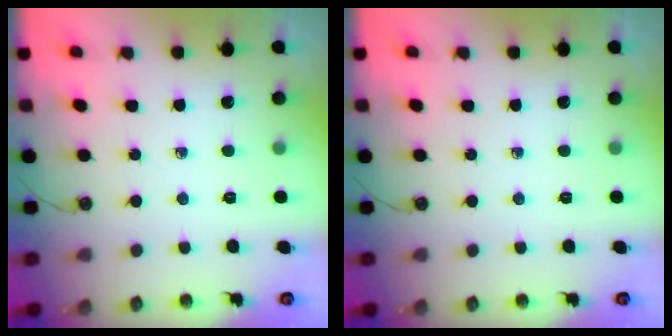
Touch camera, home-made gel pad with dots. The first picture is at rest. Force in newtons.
{"total": 0.0}